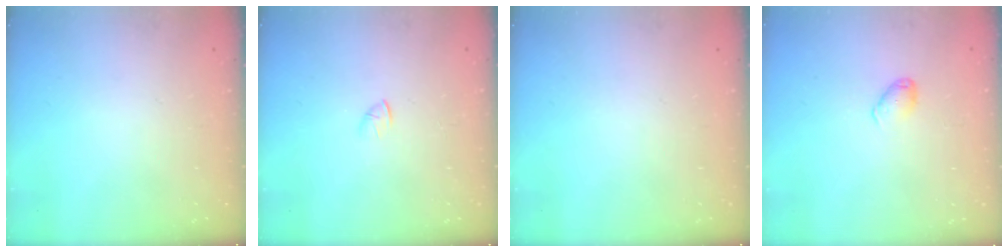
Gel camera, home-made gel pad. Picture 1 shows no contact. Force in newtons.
{"total": 1.5, "press": 1.4, "slide": 0.4}
{"total": 0.0}
{"total": 5.1, "press": 5.1, "slide": 0.6}